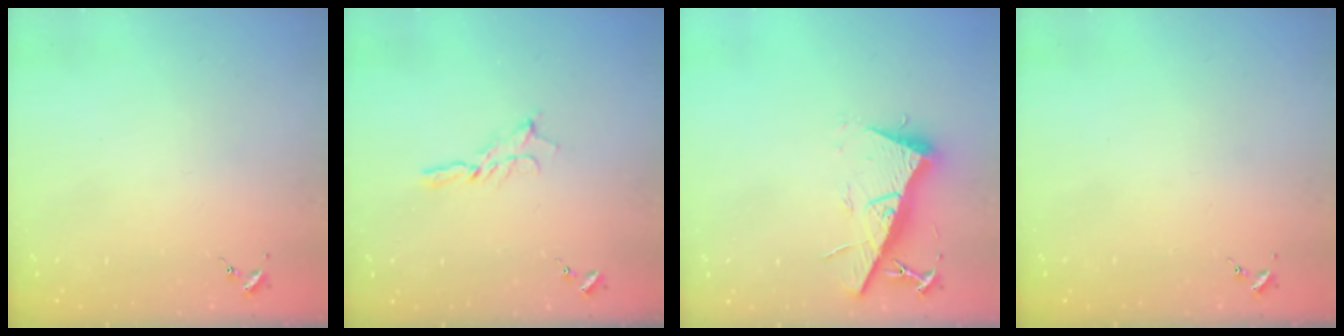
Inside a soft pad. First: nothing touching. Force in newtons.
{"total": 5.6, "press": 5.6, "slide": 0.3}
{"total": 13.2, "press": 13.1, "slide": 1.3}
{"total": 0.0}